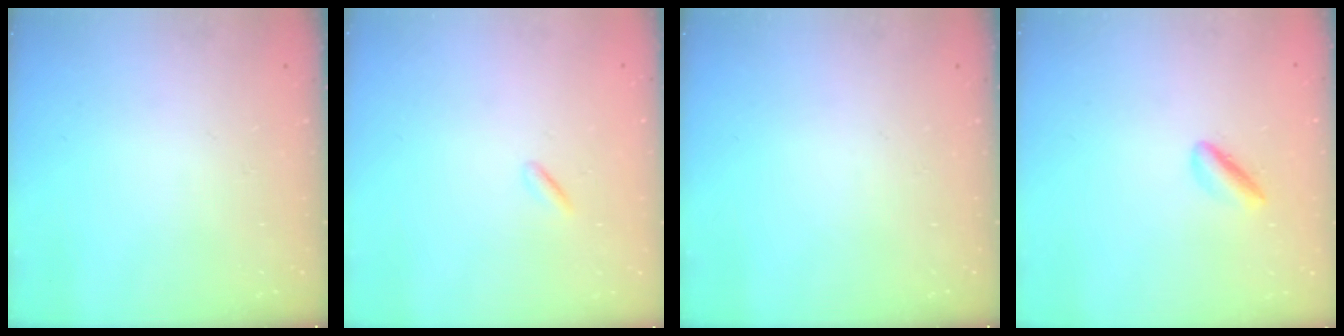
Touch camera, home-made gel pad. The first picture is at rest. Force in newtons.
{"total": 0.0}
{"total": 0.0}
{"total": 2.2, "press": 2.2, "slide": 0.4}